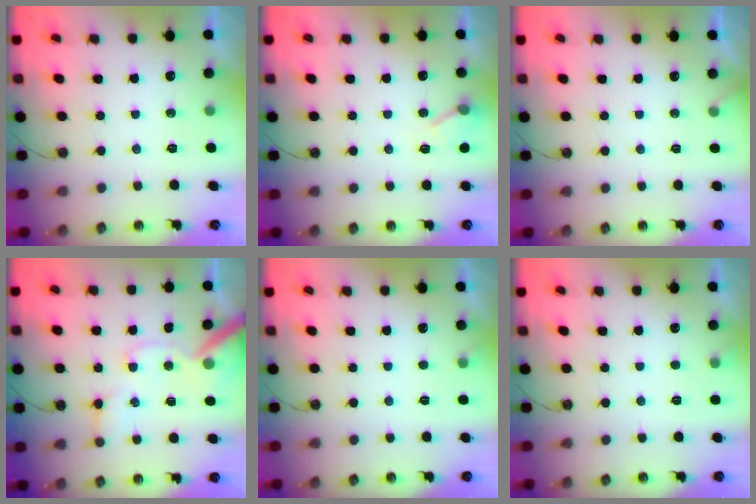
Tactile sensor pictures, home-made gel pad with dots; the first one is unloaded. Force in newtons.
{"total": 5.4, "press": 5.4, "slide": 0.7}
{"total": 2.4, "press": 2.4, "slide": 0.2}
{"total": 12.9, "press": 12.8, "slide": 1.8}
{"total": 2.6, "press": 2.6, "slide": 0.4}
{"total": 2.6, "press": 2.6, "slide": 0.4}